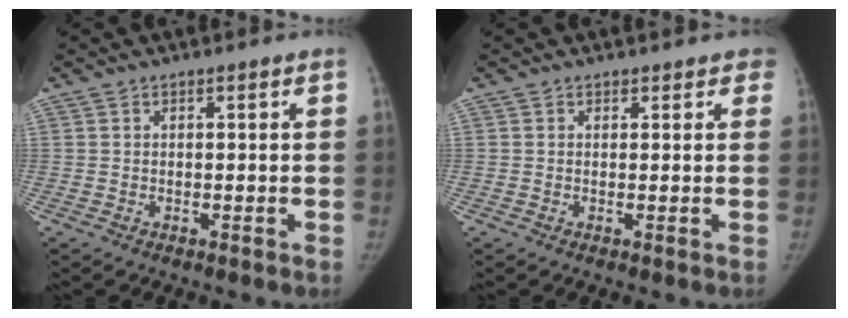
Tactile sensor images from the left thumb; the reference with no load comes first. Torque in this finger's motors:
{"motor_torque": [0.20, 0.20, -0.39, 0.30, 0.04]}